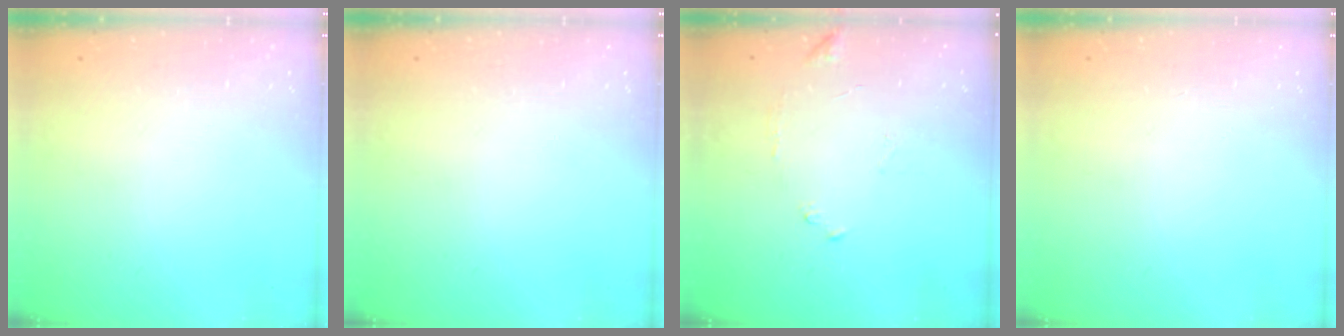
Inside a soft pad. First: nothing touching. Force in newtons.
{"total": 0.0}
{"total": 8.4, "press": 8.3, "slide": 0.5}
{"total": 0.0}